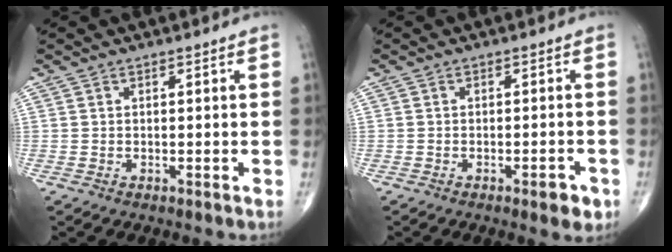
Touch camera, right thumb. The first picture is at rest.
{"total": 3.5, "force": [-1.9, 1.1, 2.7], "torque": [-0.029, 0.004, -0.022]}